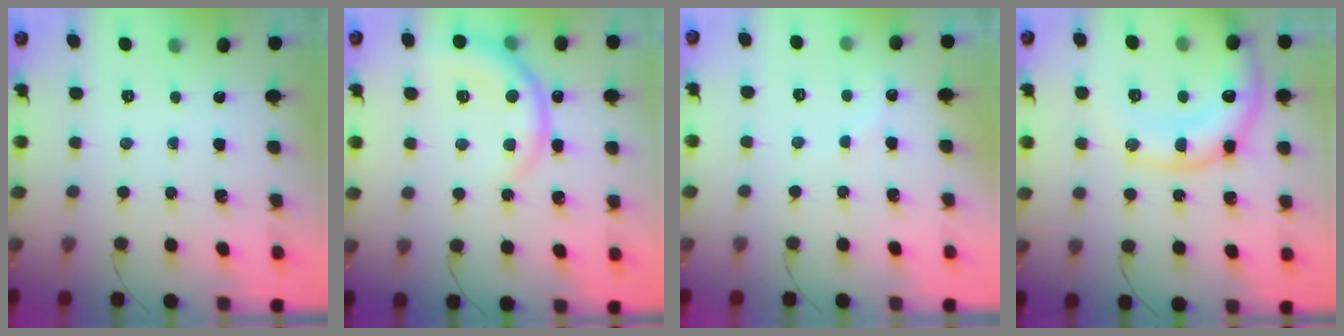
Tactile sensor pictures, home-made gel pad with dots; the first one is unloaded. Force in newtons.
{"total": 9.3, "press": 9.2, "slide": 0.5}
{"total": 4.2, "press": 4.1, "slide": 1.0}
{"total": 16.5, "press": 16.3, "slide": 2.4}